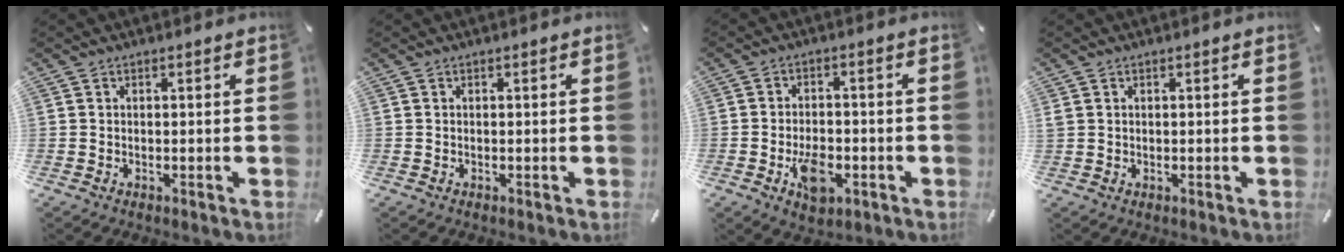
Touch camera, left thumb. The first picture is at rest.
{"total": 0.0}
{"total": 7.8, "force": [-2.9, 4.6, 5.6], "torque": [-0.102, 0.008, -0.051]}
{"total": 0.5, "force": [0.2, 0.4, 0.3], "torque": [-0.006, 0.002, 0.004]}